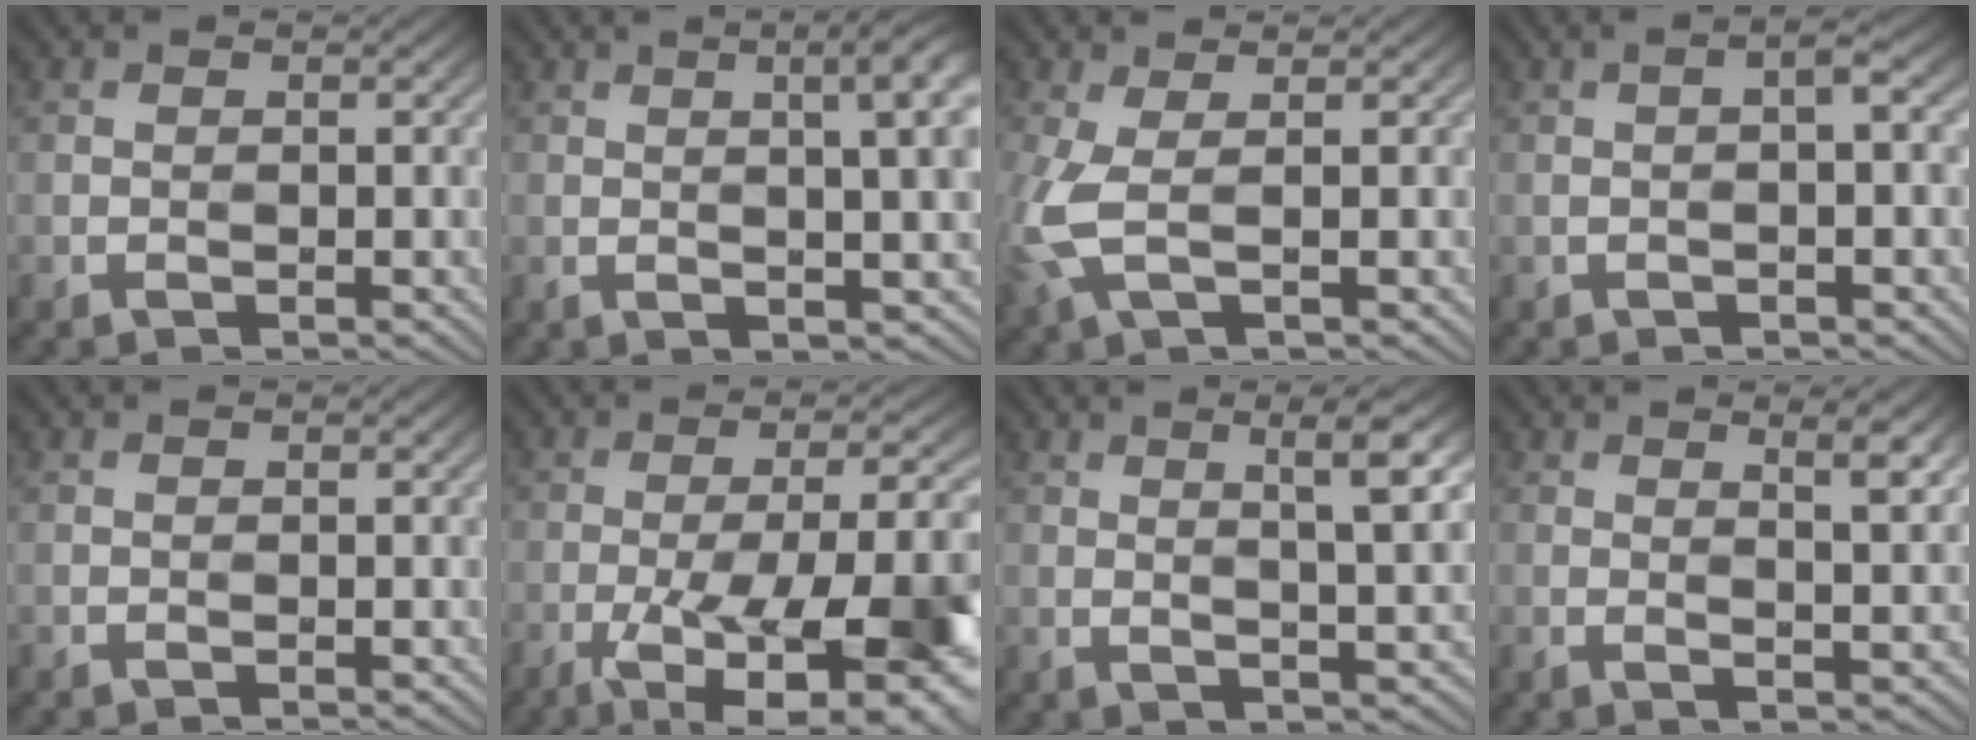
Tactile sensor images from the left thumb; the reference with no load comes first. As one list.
[{"total": 8.1, "force": [1.8, 1.9, 7.7], "torque": [-0.092, 0.015, 0.044]}, {"total": 4.6, "force": [0.5, 1.6, 4.3], "torque": [-0.112, -0.008, 0.006]}, {"total": 2.8, "force": [0.0, 0.1, 2.8], "torque": [-0.037, 0.011, -0.010]}, {"total": 0.0}, {"total": 15.0, "force": [-6.1, 5.0, 12.8], "torque": [-0.201, -0.011, -0.079]}, {"total": 5.0, "force": [2.5, 0.1, 4.4], "torque": [-0.077, 0.012, 0.047]}, {"total": 4.0, "force": [2.2, 0.4, 3.3], "torque": [-0.054, 0.010, 0.039]}]